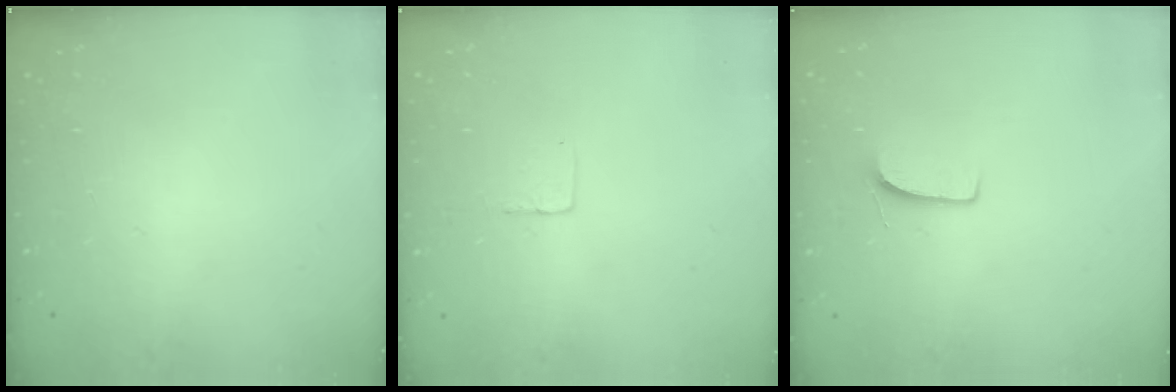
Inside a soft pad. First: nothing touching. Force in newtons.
{"total": 2.7, "press": 2.7, "slide": 0.1}
{"total": 7.1, "press": 7.1, "slide": 0.5}